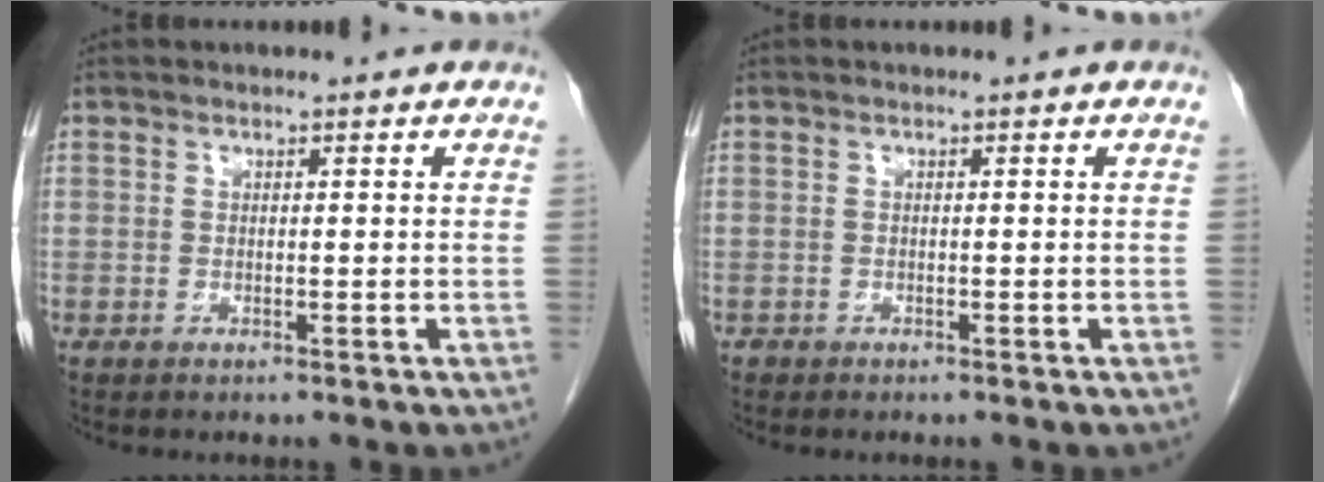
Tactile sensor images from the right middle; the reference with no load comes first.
{"total": 0.0}